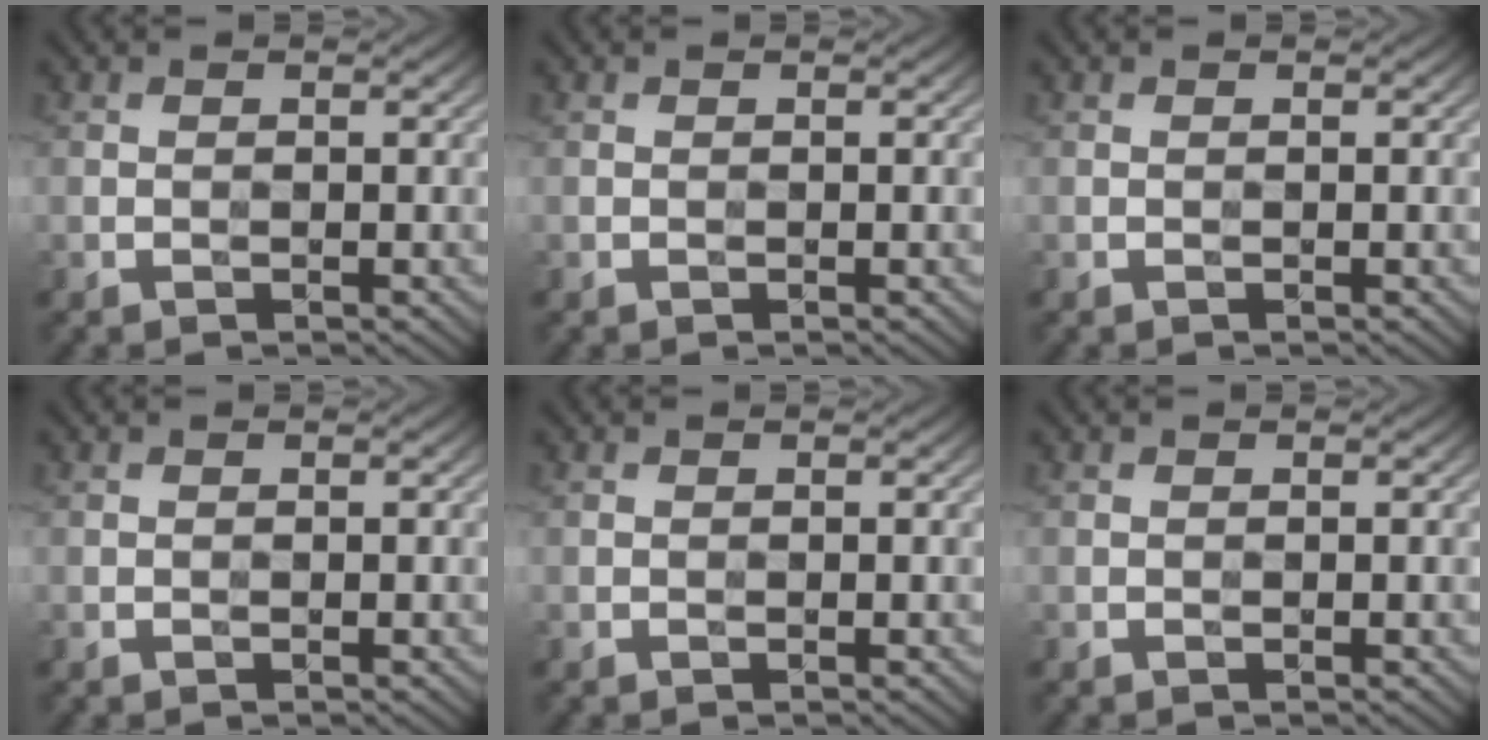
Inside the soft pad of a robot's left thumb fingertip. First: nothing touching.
{"total": 0.0}
{"total": 0.0}
{"total": 0.0}
{"total": 0.0}
{"total": 0.0}